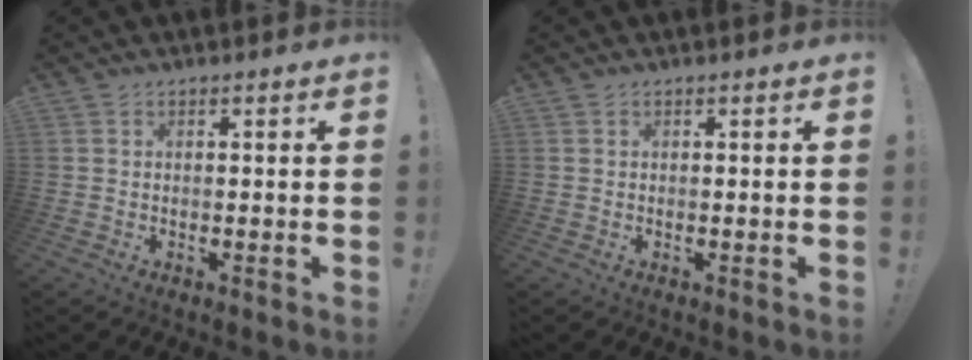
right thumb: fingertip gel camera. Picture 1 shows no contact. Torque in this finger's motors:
{"motor_torque": [0.00, -0.04, -0.11, 0.09, 0.02]}